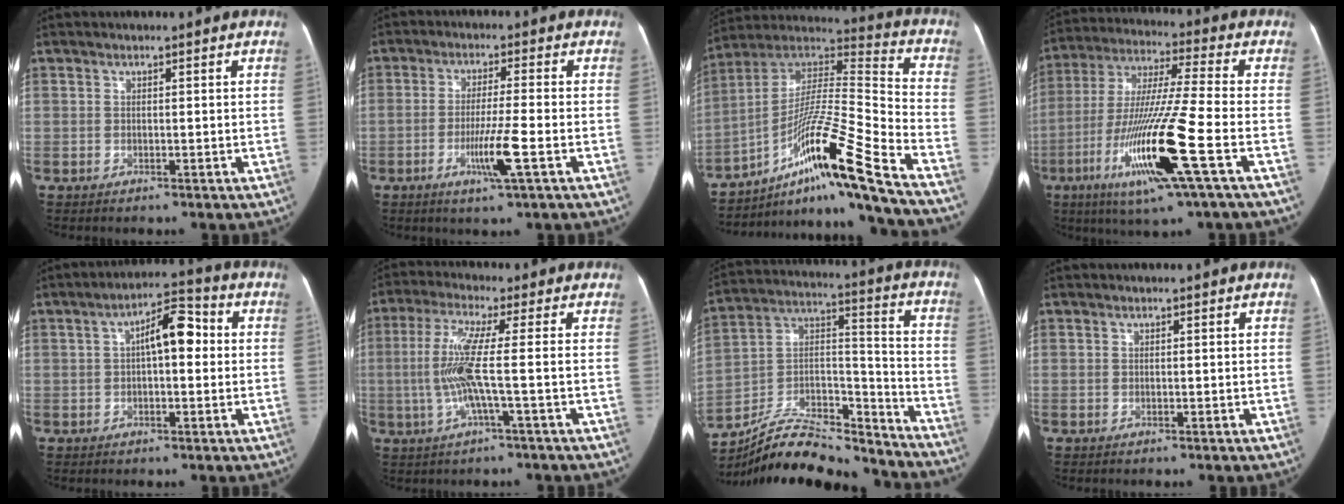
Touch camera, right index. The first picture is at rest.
{"total": 6.8, "force": [-2.5, -0.6, 6.3], "torque": [-0.119, -0.016, -0.047]}
{"total": 21.2, "force": [-12.4, -1.0, 17.1], "torque": [-0.302, 0.006, -0.215]}
{"total": 18.0, "force": [-6.4, -0.5, 16.8], "torque": [-0.347, -0.028, -0.124]}
{"total": 7.3, "force": [0.9, 2.5, 6.7], "torque": [-0.105, 0.034, 0.011]}
{"total": 8.4, "force": [-0.8, -0.9, 8.3], "torque": [-0.177, 0.000, -0.021]}
{"total": 24.0, "force": [-22.0, 5.8, 7.7], "torque": [-0.144, 0.040, -0.344]}
{"total": 0.0}